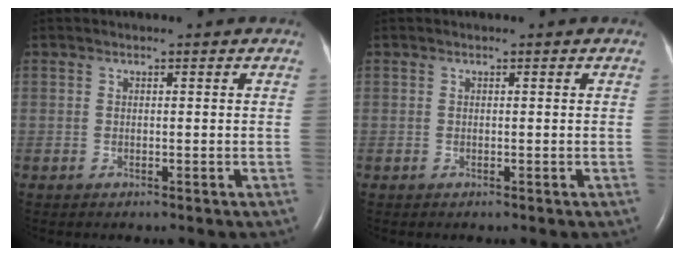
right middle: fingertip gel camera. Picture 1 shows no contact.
{"total": 0.0}